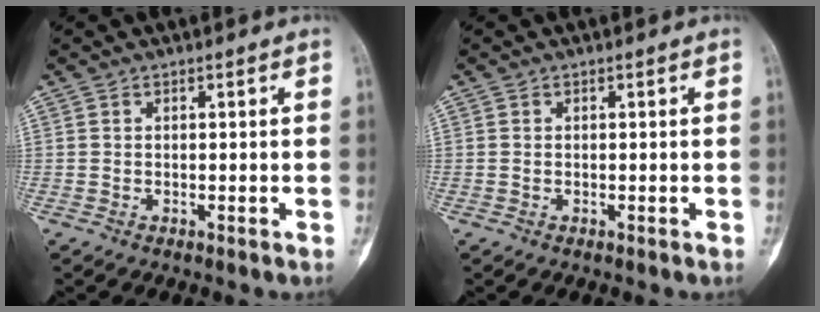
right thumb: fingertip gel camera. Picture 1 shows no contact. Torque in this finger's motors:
{"motor_torque": [-0.38, 0.14, 0.03, -0.19, -0.07]}